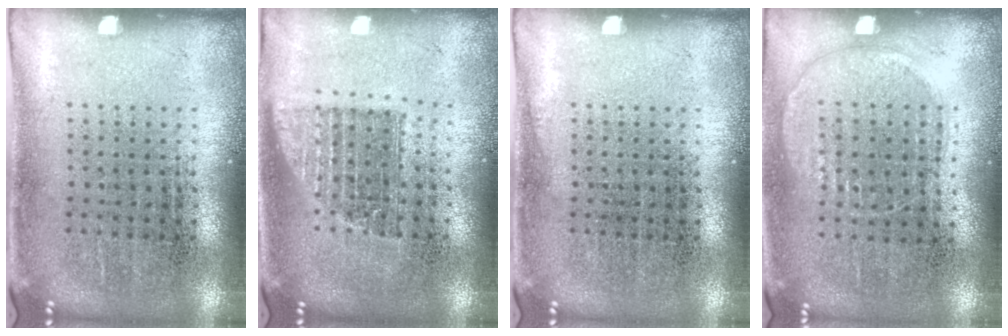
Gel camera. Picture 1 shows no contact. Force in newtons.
{"total": 1.3, "press": 1.1, "slide": 0.7}
{"total": 0.0}
{"total": 0.9, "press": 0.8, "slide": 0.4}